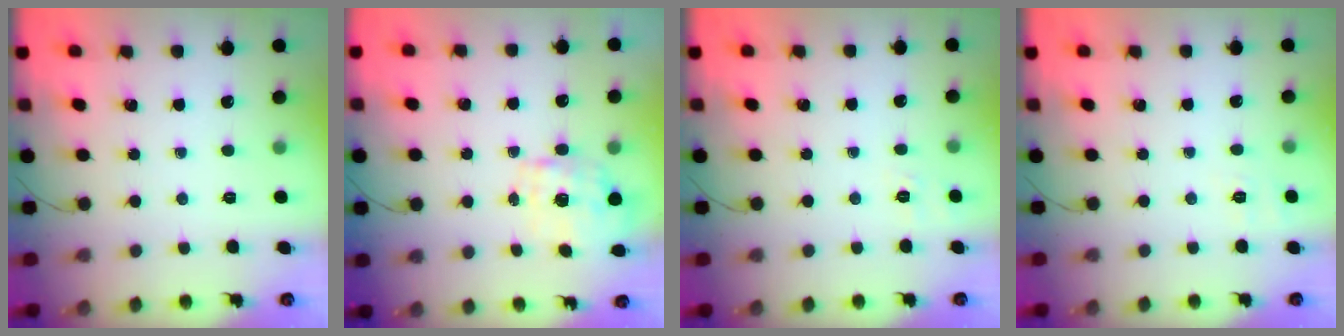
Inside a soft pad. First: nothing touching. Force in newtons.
{"total": 1.7, "press": 1.5, "slide": 0.6}
{"total": 3.1, "press": 2.6, "slide": 1.7}
{"total": 4.9, "press": 4.5, "slide": 1.9}